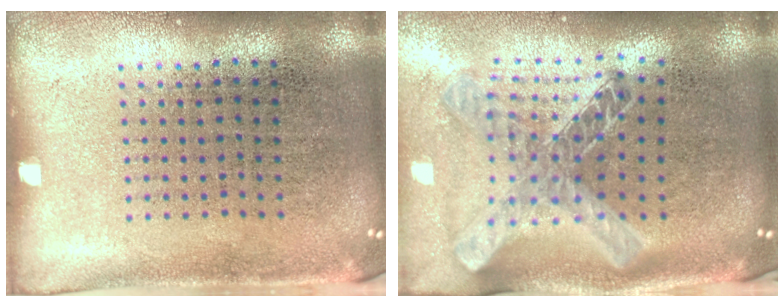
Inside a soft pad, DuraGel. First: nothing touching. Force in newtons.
{"total": 1.8, "press": 1.5, "slide": 0.9}